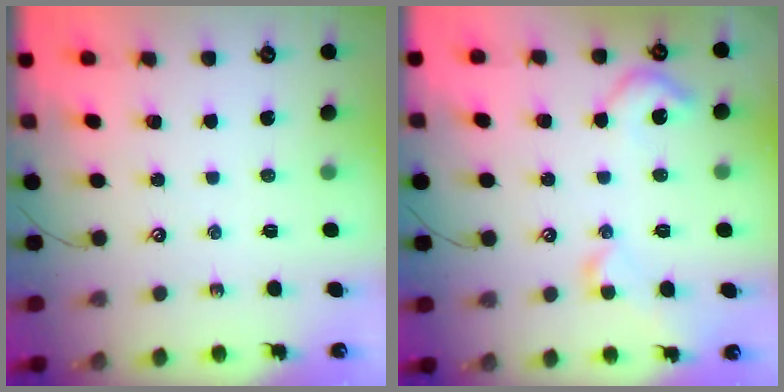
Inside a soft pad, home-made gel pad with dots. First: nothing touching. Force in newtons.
{"total": 6.4, "press": 6.3, "slide": 1.0}